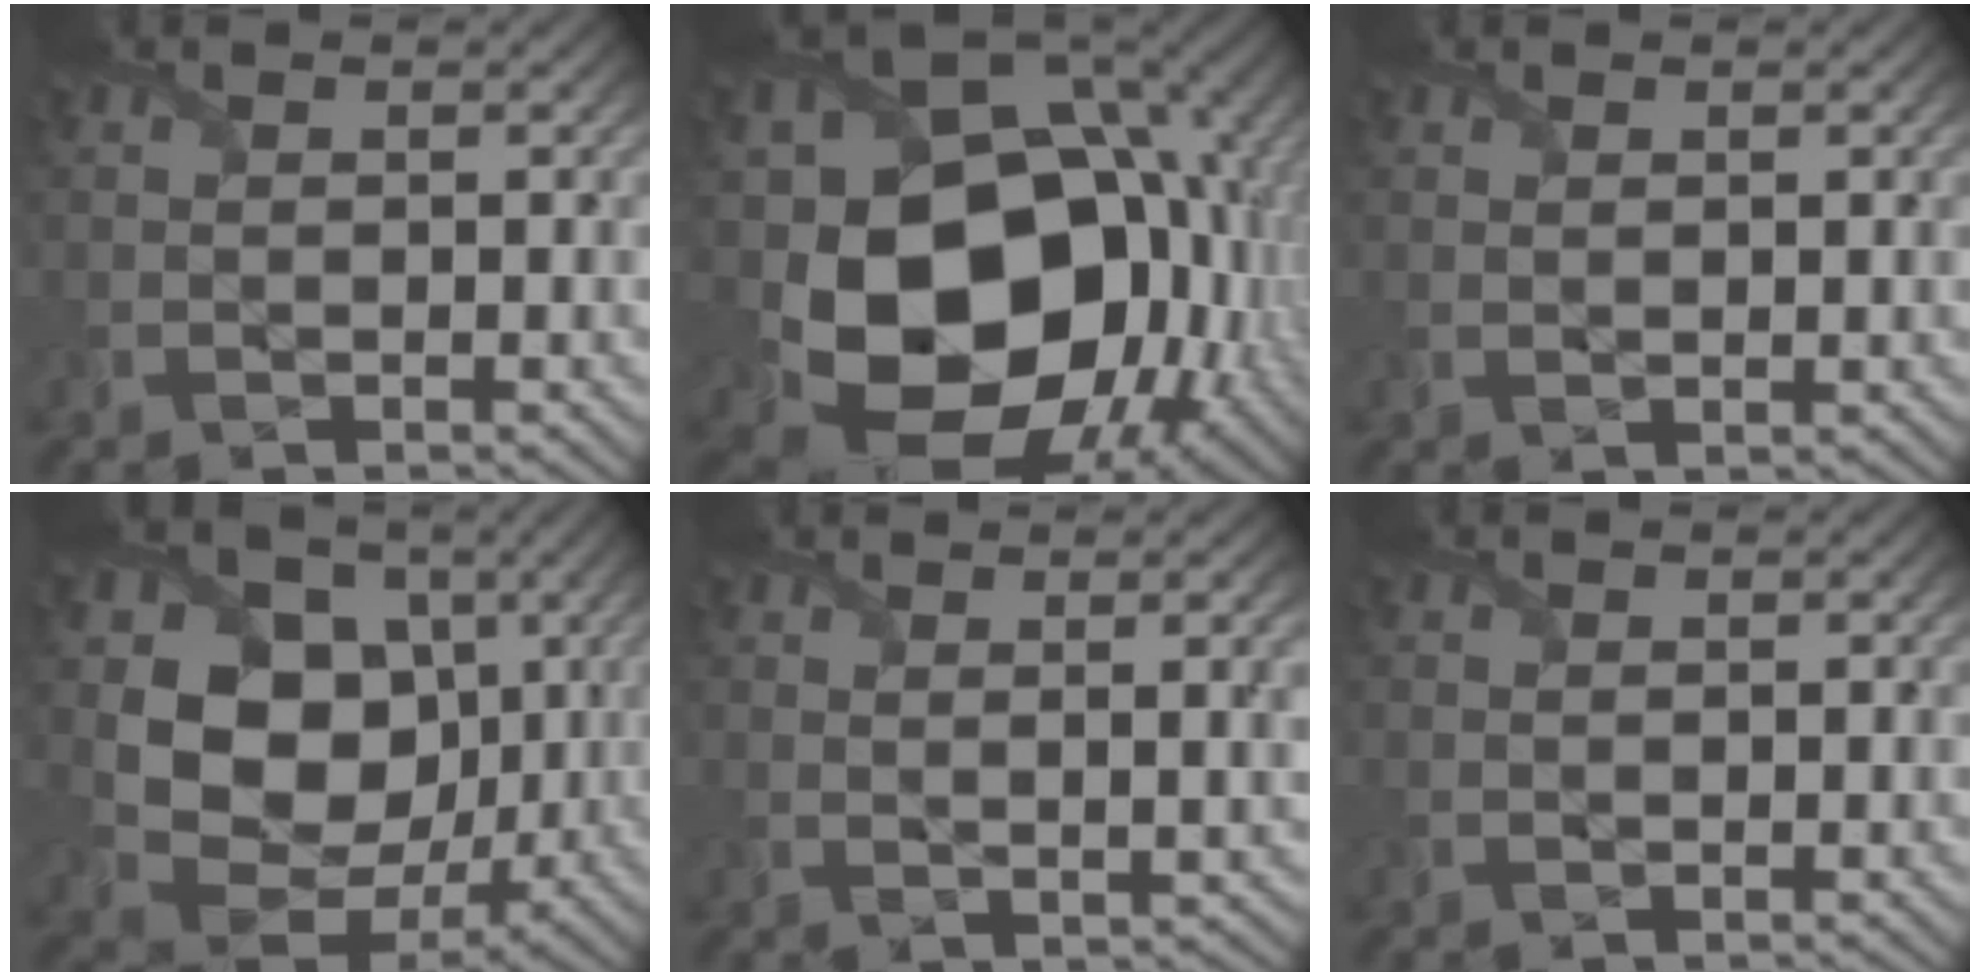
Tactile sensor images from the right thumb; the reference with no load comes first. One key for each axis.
{"total": 19.7, "fx": -1.9, "fy": 15.4, "fz": 12.2, "tx": -0.228, "ty": -0.063, "tz": 0.016}
{"total": 1.1, "fx": 0.8, "fy": 0.4, "fz": 0.6, "tx": -0.015, "ty": -0.003, "tz": 0.019}
{"total": 13.0, "fx": 2.1, "fy": 10.6, "fz": 7.2, "tx": -0.146, "ty": -0.018, "tz": 0.031}
{"total": 4.3, "fx": 2.1, "fy": 1.1, "fz": 3.6, "tx": -0.065, "ty": 0.003, "tz": 0.038}
{"total": 0.7, "fx": 0.6, "fy": 0.3, "fz": 0.4, "tx": -0.010, "ty": -0.002, "tz": 0.014}